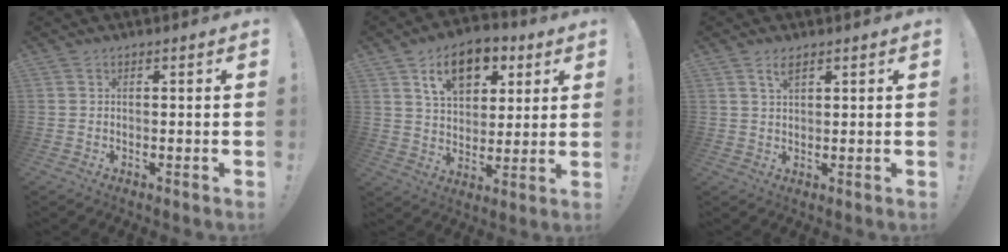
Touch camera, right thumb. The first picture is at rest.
{"total": 14.0, "force": [7.3, 9.0, 7.8], "torque": [-0.109, -0.029, 0.132]}
{"total": 3.2, "force": [1.9, 1.2, 2.3], "torque": [-0.041, -0.002, 0.032]}